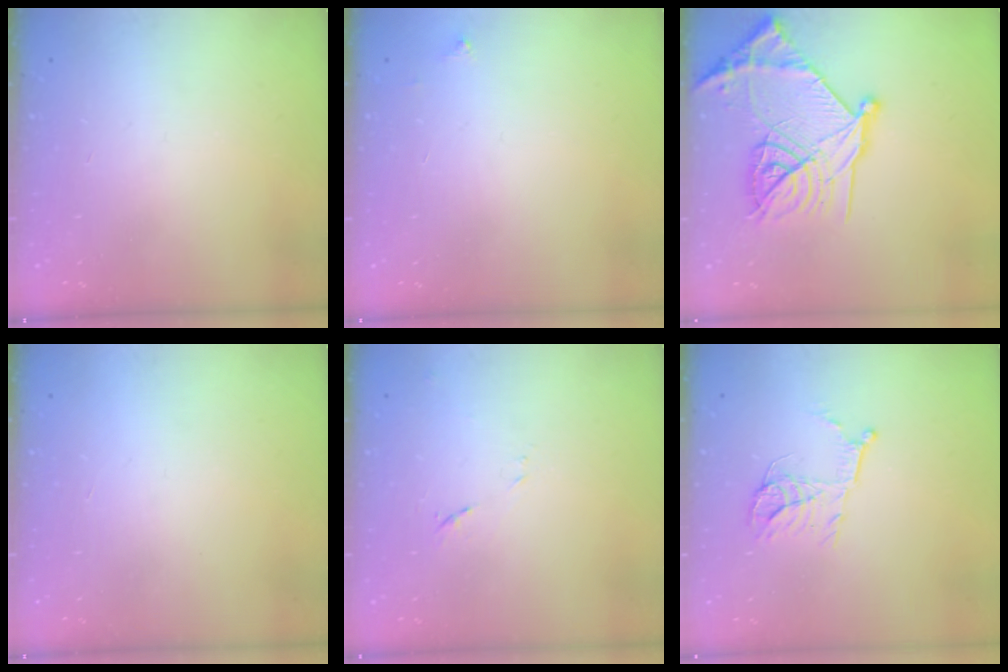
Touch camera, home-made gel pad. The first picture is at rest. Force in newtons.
{"total": 2.5, "press": 2.5, "slide": 0.4}
{"total": 23.6, "press": 23.5, "slide": 2.1}
{"total": 1.5, "press": 1.5, "slide": 0.1}
{"total": 7.1, "press": 7.1, "slide": 0.6}
{"total": 10.4, "press": 10.4, "slide": 0.6}